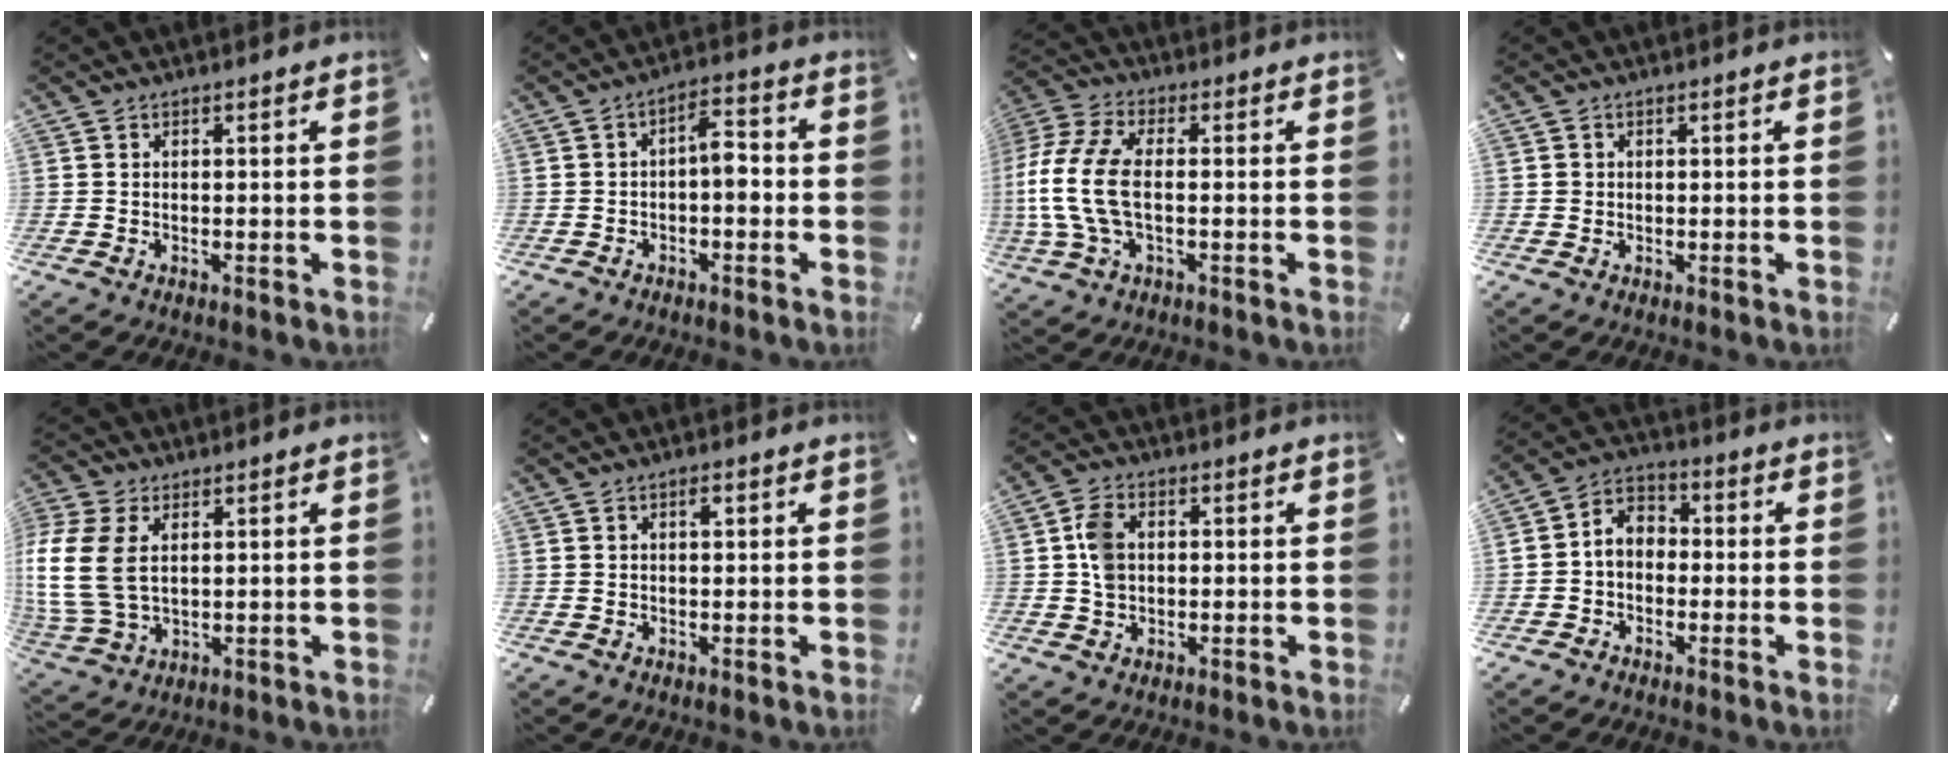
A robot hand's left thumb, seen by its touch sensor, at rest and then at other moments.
{"total": 5.7, "force": [-1.2, 2.9, 4.8], "torque": [-0.076, 0.018, -0.024]}
{"total": 13.4, "force": [-1.0, 7.0, 11.4], "torque": [-0.247, -0.004, -0.016]}
{"total": 0.8, "force": [0.0, 0.8, 0.1], "torque": [0.001, 0.007, -0.002]}
{"total": 13.3, "force": [2.3, 9.3, 9.2], "torque": [-0.229, -0.004, 0.045]}
{"total": 1.7, "force": [0.6, 0.8, 1.4], "torque": [-0.020, 0.002, 0.007]}
{"total": 5.7, "force": [0.6, 4.4, 3.6], "torque": [-0.064, 0.009, 0.012]}
{"total": 5.4, "force": [-1.5, 4.6, 2.5], "torque": [-0.057, 0.013, -0.030]}